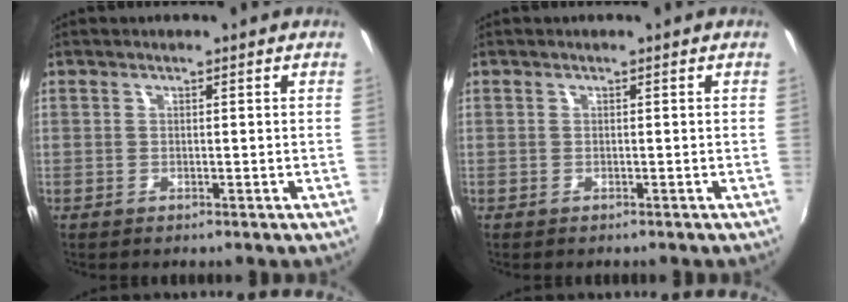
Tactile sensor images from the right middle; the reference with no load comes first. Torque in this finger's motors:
{"motor_torque": [0.09, -0.11, 0.00, 0.00]}